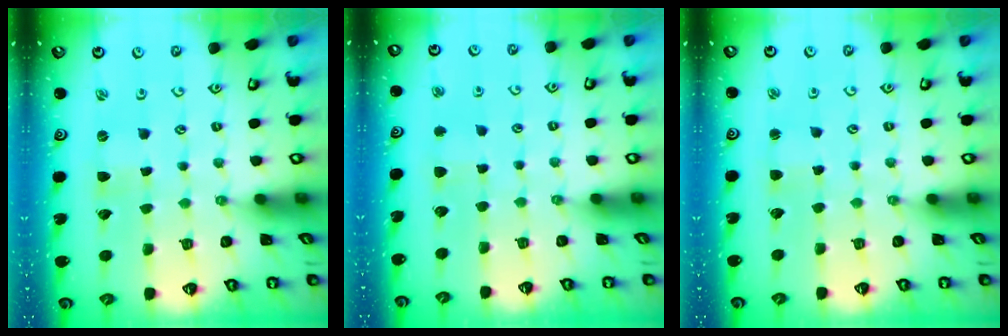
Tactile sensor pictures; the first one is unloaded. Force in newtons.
{"total": 2.8, "press": 2.7, "slide": 0.4}
{"total": 1.9, "press": 1.9, "slide": 0.2}